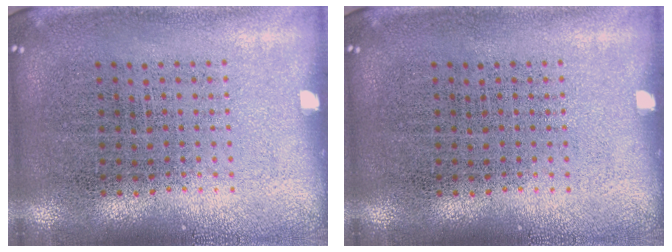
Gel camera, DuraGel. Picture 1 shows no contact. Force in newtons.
{"total": 0.0}